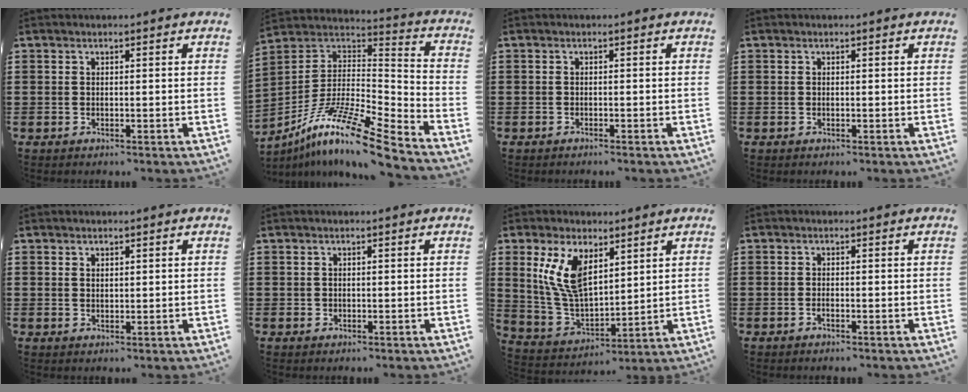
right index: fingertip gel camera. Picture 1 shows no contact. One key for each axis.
{"total": 13.6, "fx": -9.7, "fy": 1.5, "fz": 9.4, "tx": -0.184, "ty": 0.006, "tz": -0.186}
{"total": 0.6, "fx": -0.6, "fy": -0.1, "fz": 0.1, "tx": -0.005, "ty": -0.003, "tz": -0.012}
{"total": 0.0}
{"total": 0.9, "fx": 0.7, "fy": 0.5, "fz": 0.3, "tx": -0.006, "ty": 0.002, "tz": 0.014}
{"total": 0.5, "fx": 0.1, "fy": 0.5, "fz": 0.0, "tx": 0.000, "ty": 0.005, "tz": 0.002}
{"total": 10.1, "fx": 4.6, "fy": 5.0, "fz": 7.5, "tx": -0.171, "ty": -0.004, "tz": 0.085}
{"total": 0.6, "fx": -0.4, "fy": 0.1, "fz": 0.4, "tx": -0.009, "ty": -0.002, "tz": -0.008}